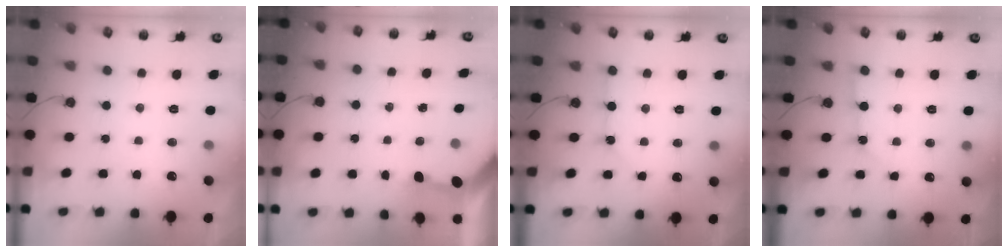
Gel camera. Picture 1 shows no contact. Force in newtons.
{"total": 3.4, "press": 3.4, "slide": 0.3}
{"total": 2.7, "press": 2.7, "slide": 0.4}
{"total": 3.0, "press": 3.0, "slide": 0.4}